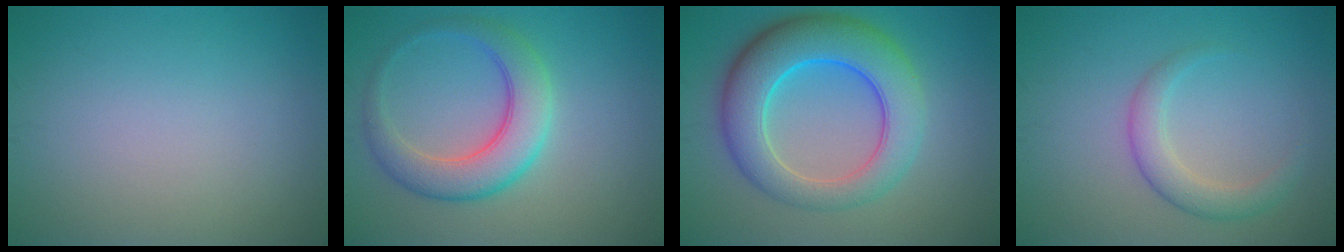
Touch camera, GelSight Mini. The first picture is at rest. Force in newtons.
{"total": 5.5, "press": 5.5, "slide": 0.2}
{"total": 8.9, "press": 8.9, "slide": 0.1}
{"total": 2.8, "press": 2.8, "slide": 0.1}